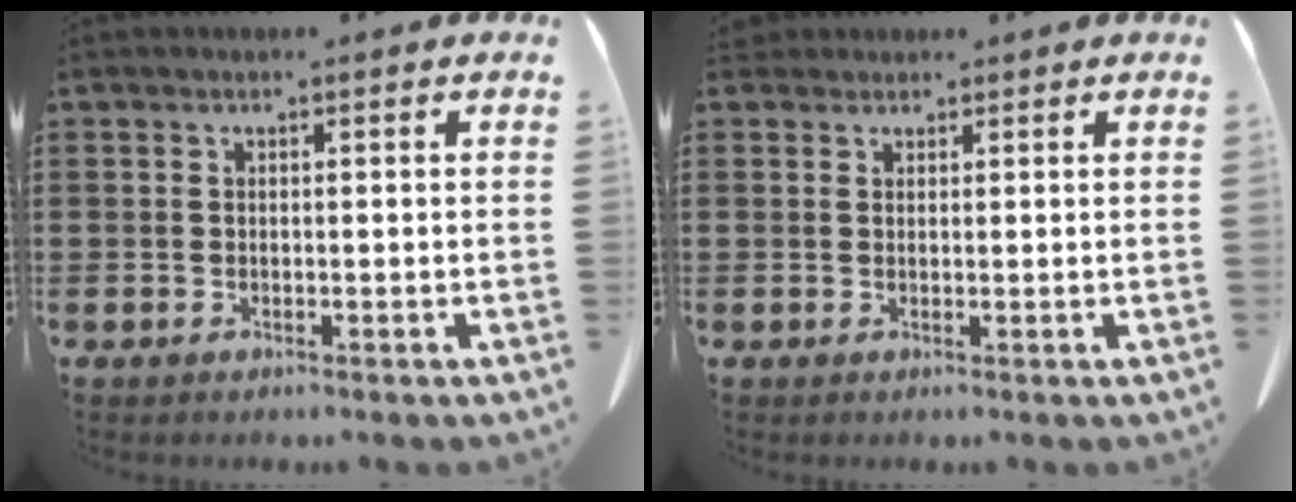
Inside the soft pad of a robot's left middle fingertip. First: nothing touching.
{"total": 1.5, "force": [1.4, 0.7, 0.2], "torque": [-0.009, 0.005, 0.027]}